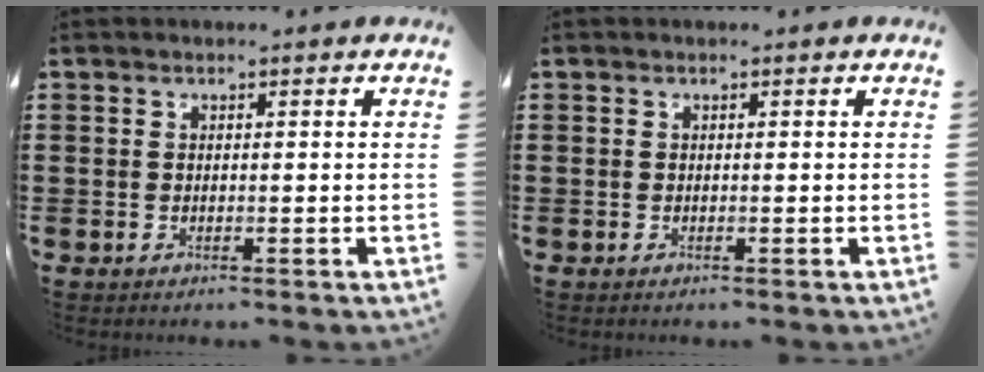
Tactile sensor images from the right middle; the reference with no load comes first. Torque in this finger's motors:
{"motor_torque": [-1.29, 0.85, -0.01, 0.01]}